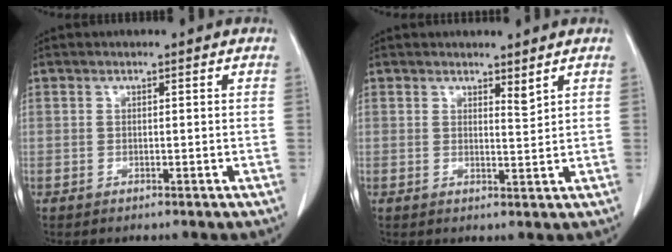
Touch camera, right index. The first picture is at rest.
{"total": 2.0, "force": [1.7, 0.1, 1.0], "torque": [-0.015, -0.015, 0.028]}